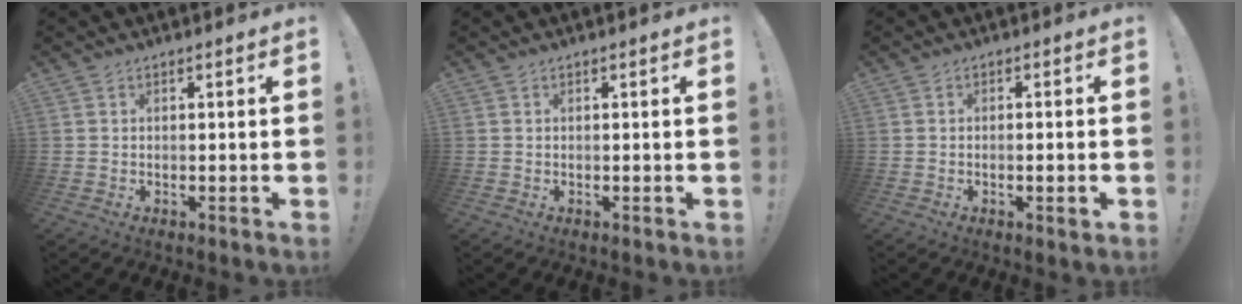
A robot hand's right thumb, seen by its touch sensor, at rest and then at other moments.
{"total": 0.0}
{"total": 2.1, "force": [-0.7, 0.0, 2.0], "torque": [-0.030, -0.001, -0.010]}